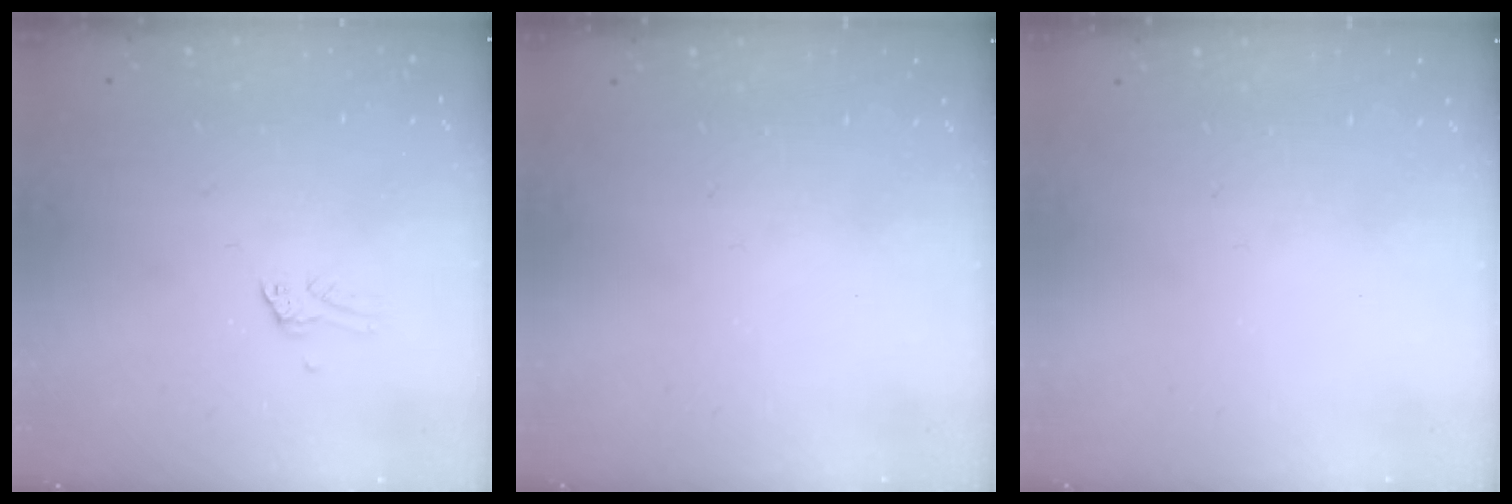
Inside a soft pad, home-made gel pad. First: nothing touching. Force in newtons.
{"total": 0.0}
{"total": 0.0}